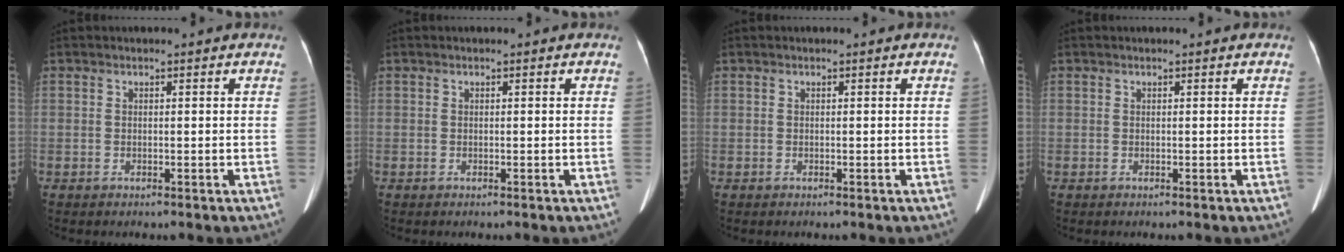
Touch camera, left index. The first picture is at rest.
{"total": 0.0}
{"total": 0.0}
{"total": 0.0}